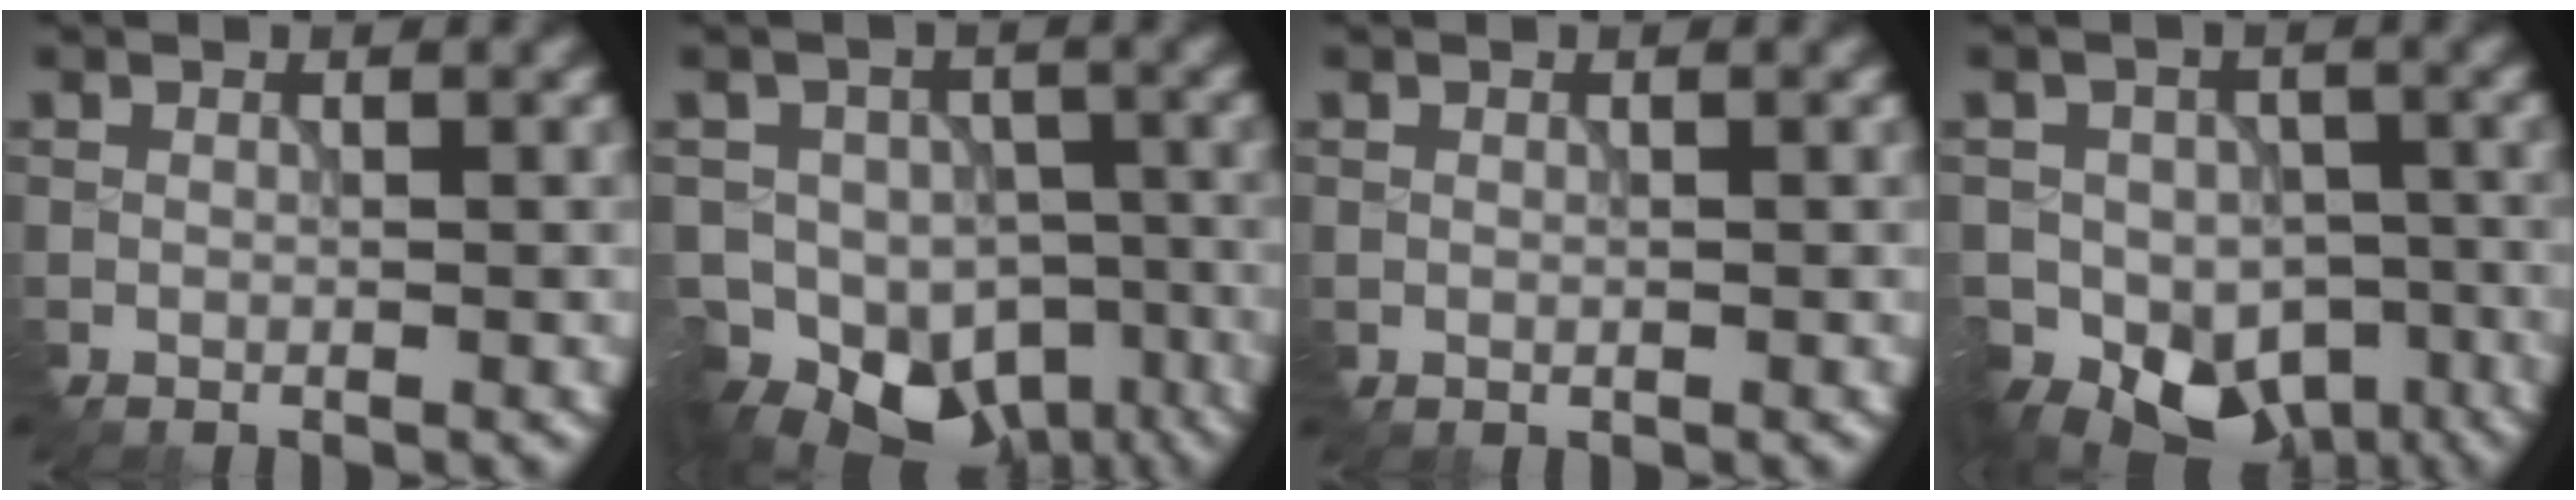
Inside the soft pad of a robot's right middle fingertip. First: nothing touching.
{"total": 12.4, "force": [-7.4, 9.1, 4.1], "torque": [-0.053, -0.030, -0.100]}
{"total": 0.0}
{"total": 10.2, "force": [-5.8, 7.8, 3.1], "torque": [-0.031, -0.031, -0.088]}